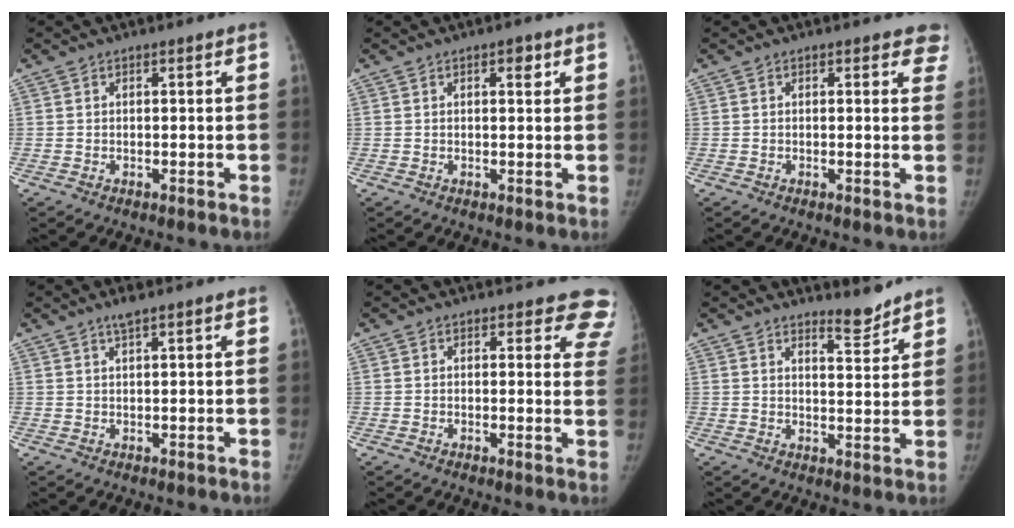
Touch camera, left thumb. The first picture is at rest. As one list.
[{"total": 1.8, "force": [1.0, 0.9, 1.2], "torque": [-0.005, -0.001, 0.011]}, {"total": 3.7, "force": [3.2, 1.8, 0.9], "torque": [0.027, -0.012, 0.016]}, {"total": 2.0, "force": [1.4, 0.3, 1.3], "torque": [-0.019, -0.001, 0.026]}, {"total": 8.0, "force": [7.0, 3.6, 1.3], "torque": [0.044, -0.029, 0.041]}, {"total": 4.1, "force": [3.9, 0.7, 1.0], "torque": [0.001, -0.040, 0.063]}]